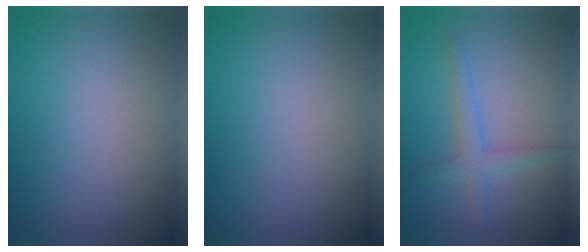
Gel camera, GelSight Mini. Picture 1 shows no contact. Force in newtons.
{"total": 0.0}
{"total": 2.4, "press": 2.4, "slide": 0.2}